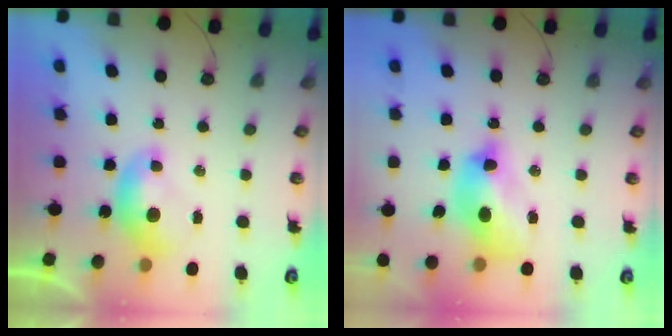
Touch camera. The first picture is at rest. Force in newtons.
{"total": 9.9, "press": 9.9, "slide": 1.1}